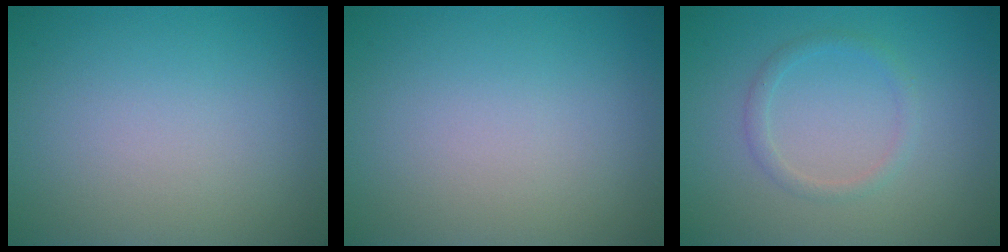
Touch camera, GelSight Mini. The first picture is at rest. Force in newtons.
{"total": 0.0}
{"total": 1.3, "press": 1.3, "slide": 0.1}